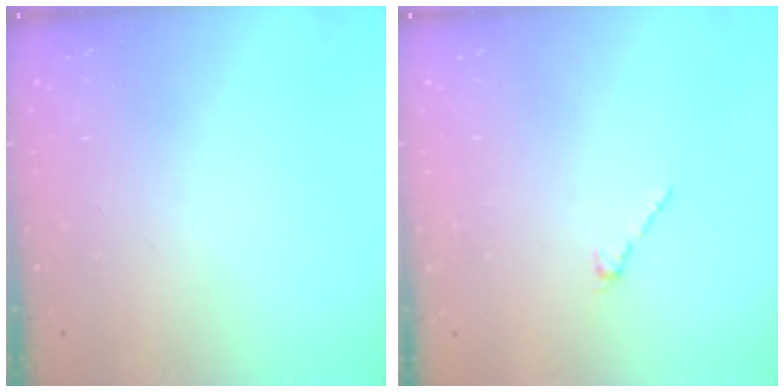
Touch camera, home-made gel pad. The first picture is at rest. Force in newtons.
{"total": 2.1, "press": 2.0, "slide": 0.7}